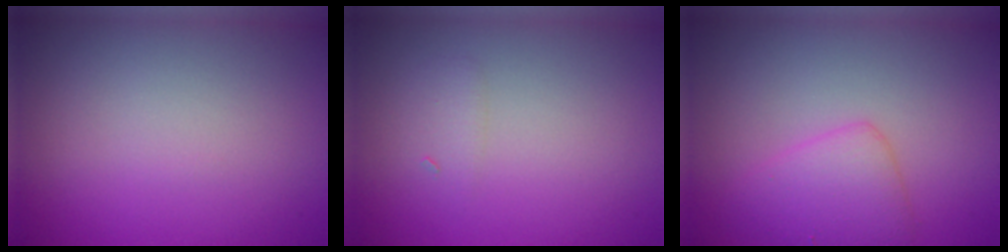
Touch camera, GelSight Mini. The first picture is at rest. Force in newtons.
{"total": 1.0, "press": 1.0, "slide": 0.1}
{"total": 3.1, "press": 3.1, "slide": 0.1}